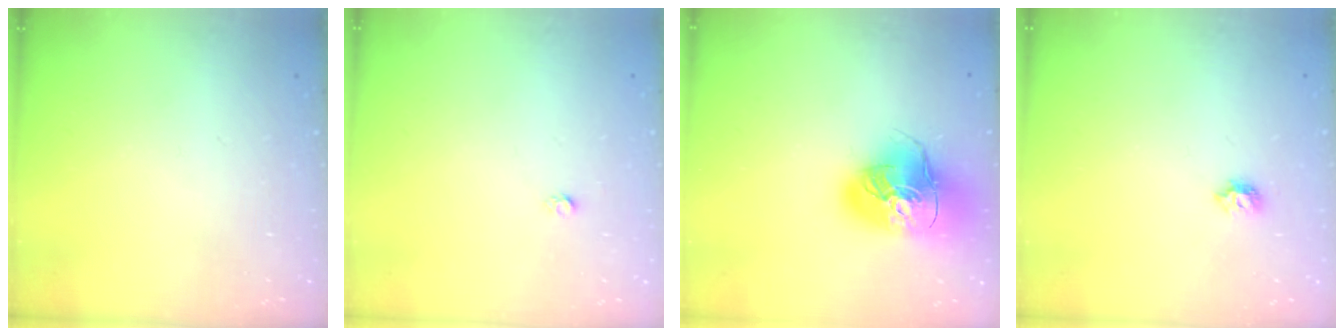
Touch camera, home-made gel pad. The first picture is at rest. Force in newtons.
{"total": 1.6, "press": 1.5, "slide": 0.1}
{"total": 19.6, "press": 19.4, "slide": 2.7}
{"total": 5.9, "press": 5.8, "slide": 0.9}